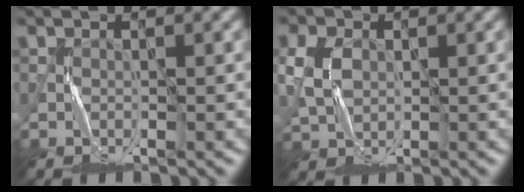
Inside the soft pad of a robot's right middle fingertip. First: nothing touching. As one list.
[{"total": 4.3, "force": [0.5, 3.2, 2.9], "torque": [-0.081, 0.006, 0.010]}]